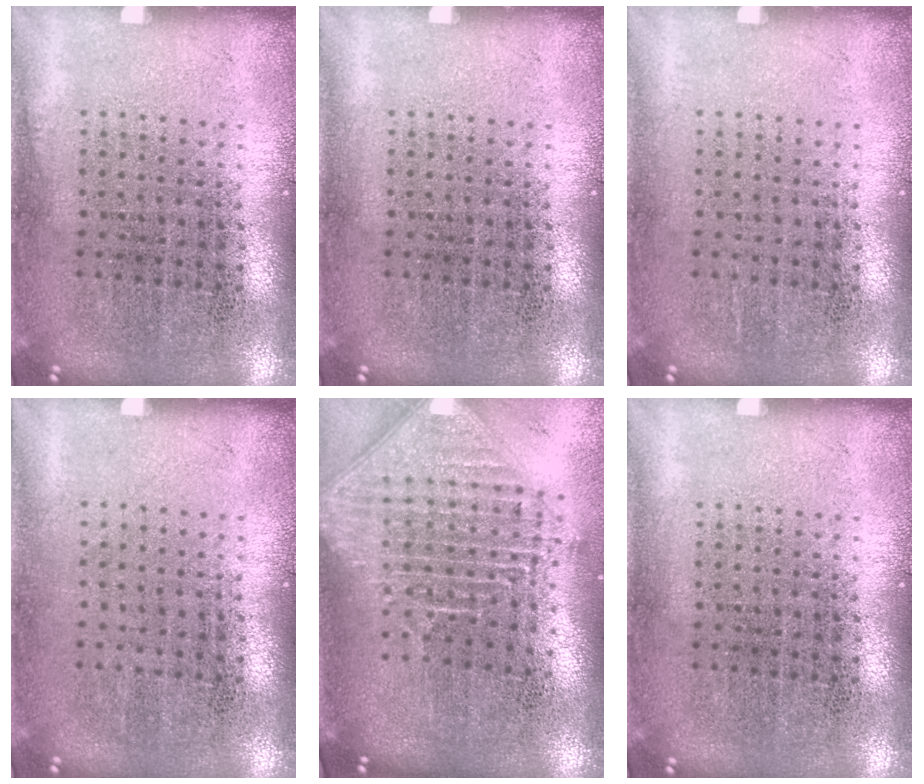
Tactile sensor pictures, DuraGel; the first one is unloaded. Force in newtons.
{"total": 0.0}
{"total": 0.0}
{"total": 0.0}
{"total": 2.4, "press": 1.8, "slide": 1.5}
{"total": 0.0}